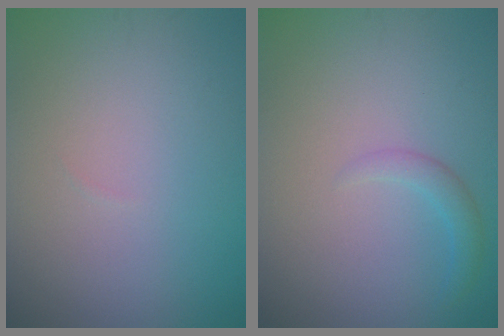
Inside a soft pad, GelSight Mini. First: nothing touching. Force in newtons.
{"total": 1.5, "press": 1.5, "slide": 0.0}